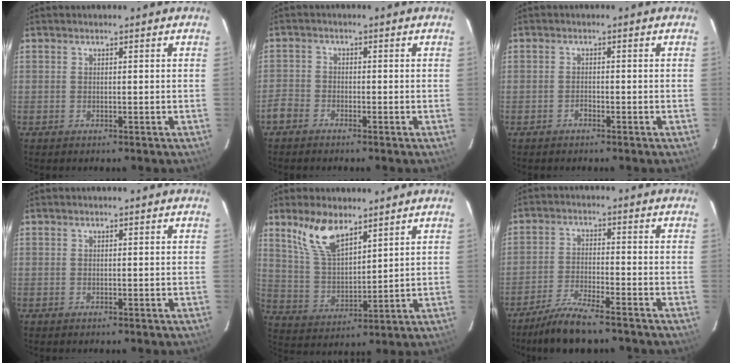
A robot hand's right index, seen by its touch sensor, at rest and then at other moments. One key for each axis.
{"total": 3.7, "fx": -2.6, "fy": 2.5, "fz": 0.9, "tx": -0.030, "ty": 0.007, "tz": -0.059}
{"total": 0.9, "fx": -0.8, "fy": 0.4, "fz": 0.3, "tx": -0.004, "ty": 0.003, "tz": -0.015}
{"total": 0.0}
{"total": 10.2, "fx": 7.0, "fy": 4.1, "fz": 6.2, "tx": -0.121, "ty": 0.009, "tz": 0.148}
{"total": 8.6, "fx": -7.3, "fy": 1.1, "fz": 4.4, "tx": -0.106, "ty": -0.012, "tz": -0.133}